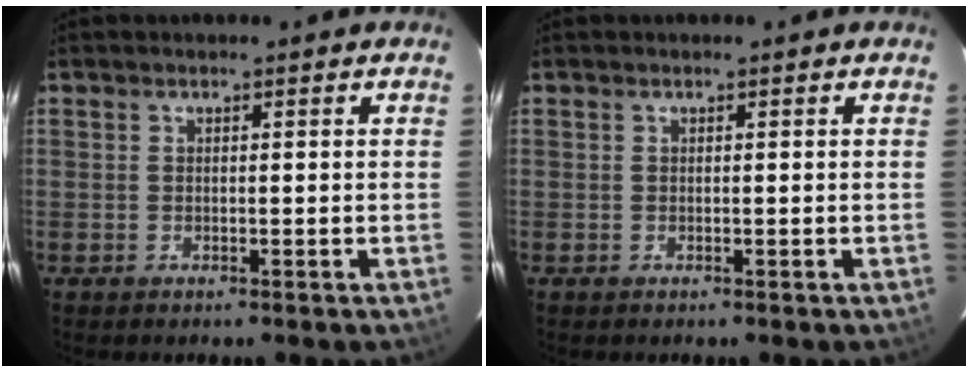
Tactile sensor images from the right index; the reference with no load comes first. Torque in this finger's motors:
{"motor_torque": [0.00, 0.00, 0.00, 0.00]}